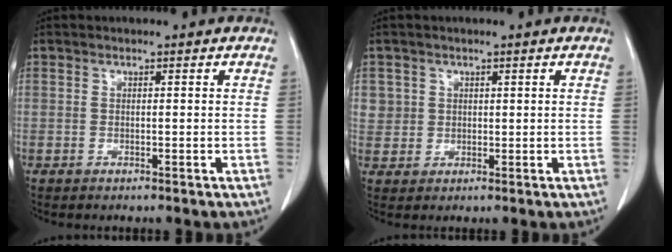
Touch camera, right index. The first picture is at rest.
{"total": 3.1, "force": [1.1, 3.0, 0.1], "torque": [0.015, 0.001, 0.020]}